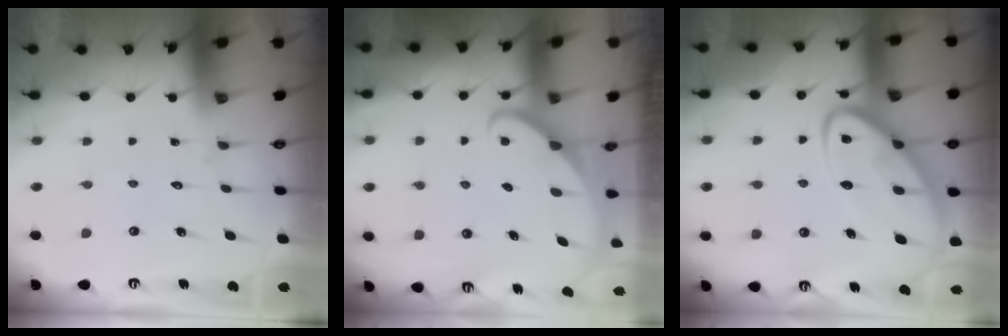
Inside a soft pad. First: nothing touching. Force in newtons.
{"total": 1.8, "press": 1.7, "slide": 0.1}
{"total": 13.7, "press": 13.7, "slide": 1.3}